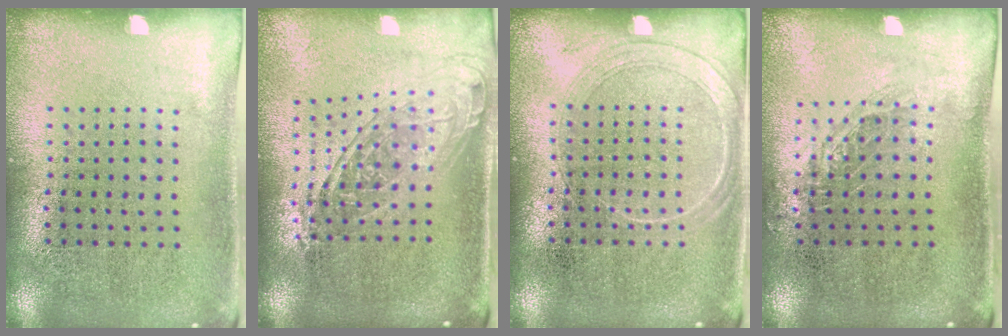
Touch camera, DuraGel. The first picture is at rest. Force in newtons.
{"total": 1.8, "press": 1.4, "slide": 1.1}
{"total": 1.6, "press": 1.6, "slide": 0.2}
{"total": 0.8, "press": 0.8, "slide": 0.2}